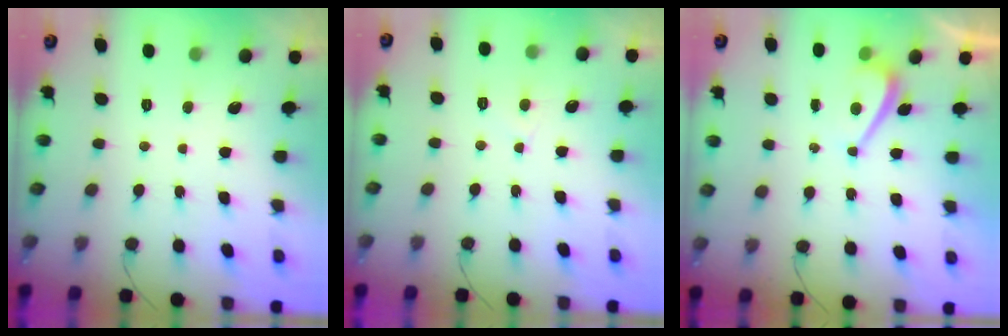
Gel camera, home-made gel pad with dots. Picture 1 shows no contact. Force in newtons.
{"total": 2.7, "press": 2.7, "slide": 0.2}
{"total": 3.5, "press": 3.5, "slide": 0.4}